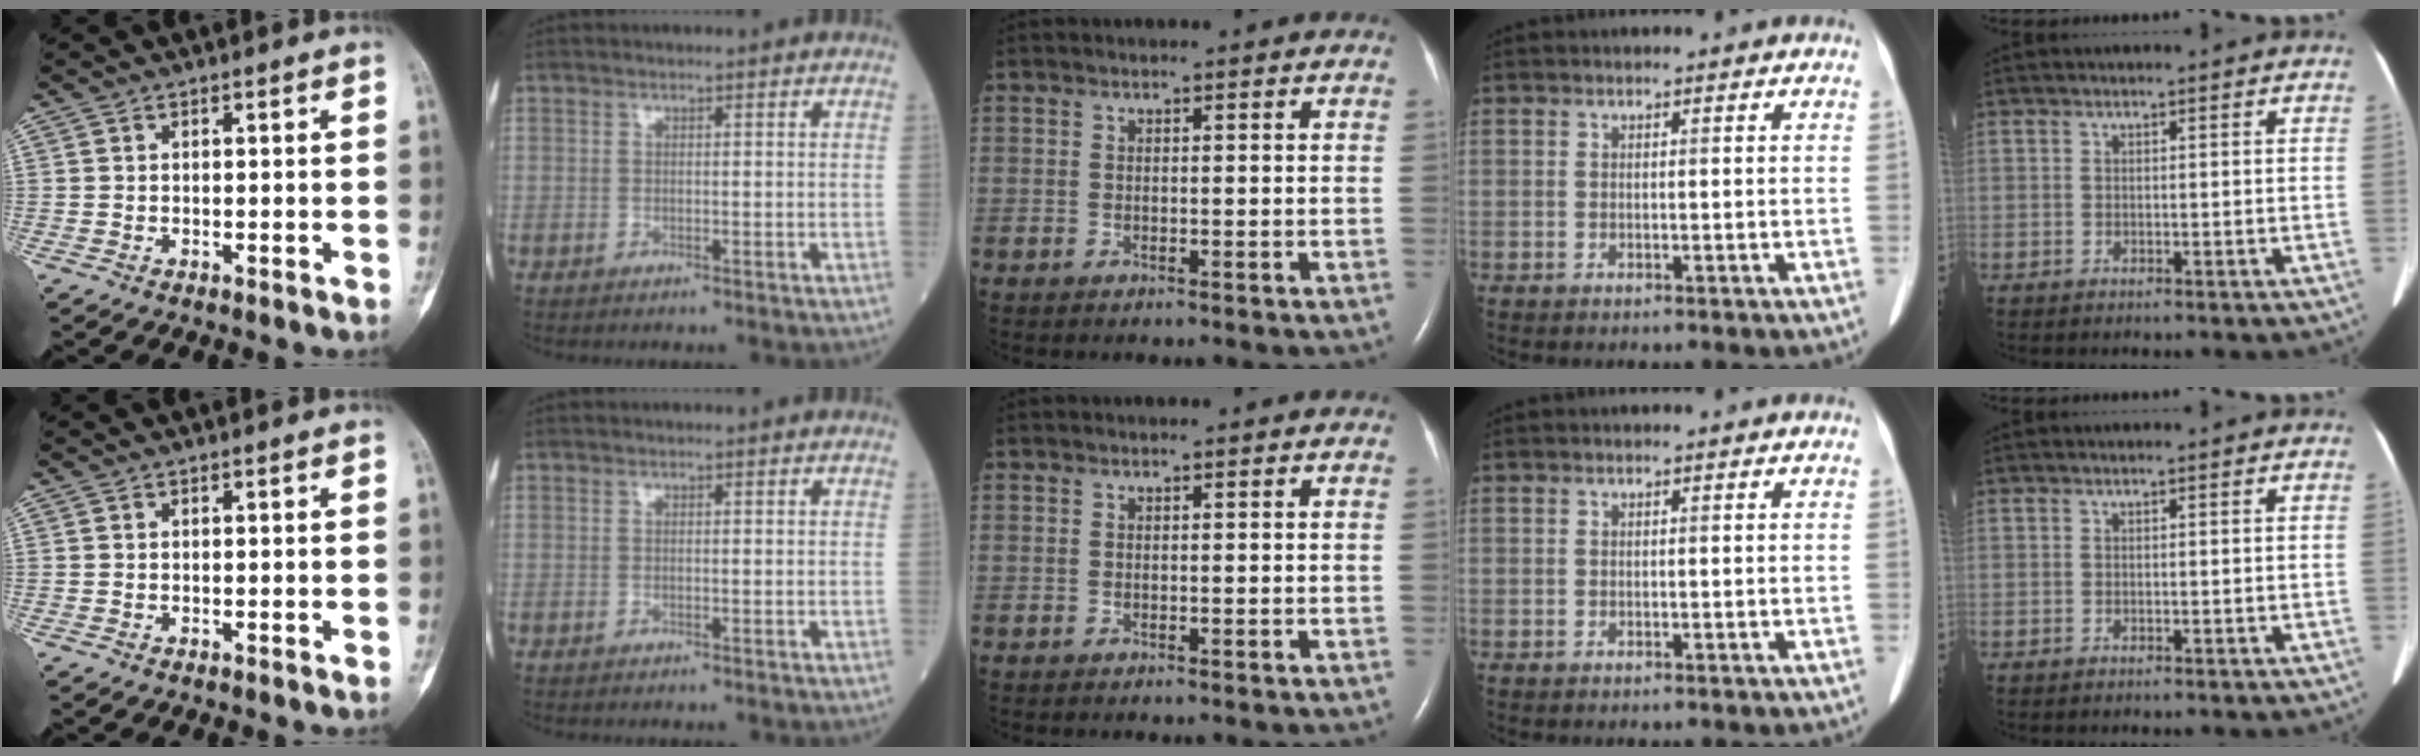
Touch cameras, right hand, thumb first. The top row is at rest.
{}